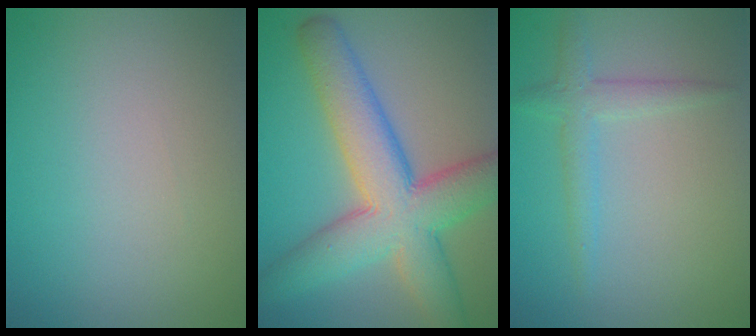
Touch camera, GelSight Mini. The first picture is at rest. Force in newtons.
{"total": 9.4, "press": 9.4, "slide": 0.2}
{"total": 2.1, "press": 2.1, "slide": 0.1}